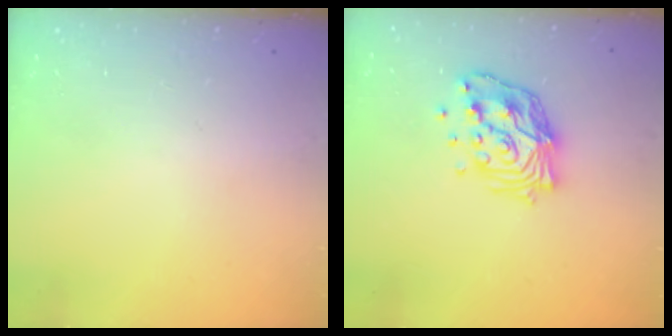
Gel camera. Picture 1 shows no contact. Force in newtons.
{"total": 14.3, "press": 14.2, "slide": 1.4}